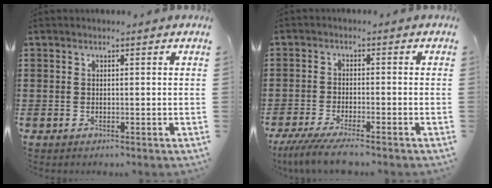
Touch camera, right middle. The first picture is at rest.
{"total": 4.6, "force": [-4.0, -0.1, 2.4], "torque": [-0.059, -0.023, -0.078]}